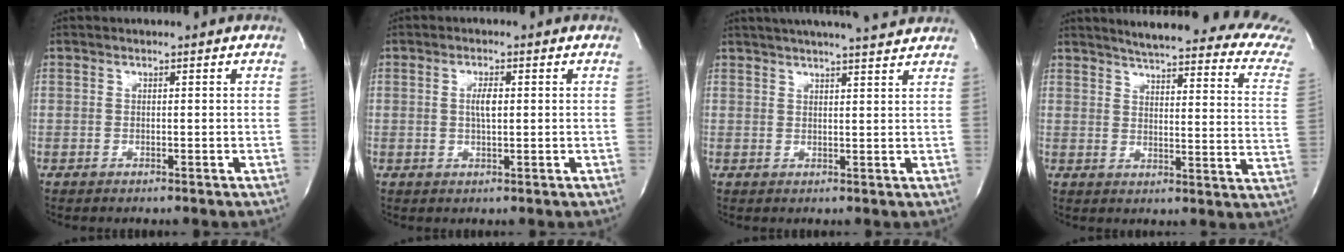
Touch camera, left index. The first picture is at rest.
{"total": 2.5, "force": [0.2, 0.6, 2.4], "torque": [-0.049, -0.002, 0.005]}
{"total": 12.7, "force": [11.4, 0.7, 5.5], "torque": [-0.092, 0.021, 0.147]}
{"total": 22.4, "force": [20.3, 1.1, 9.5], "torque": [-0.120, -0.075, 0.225]}